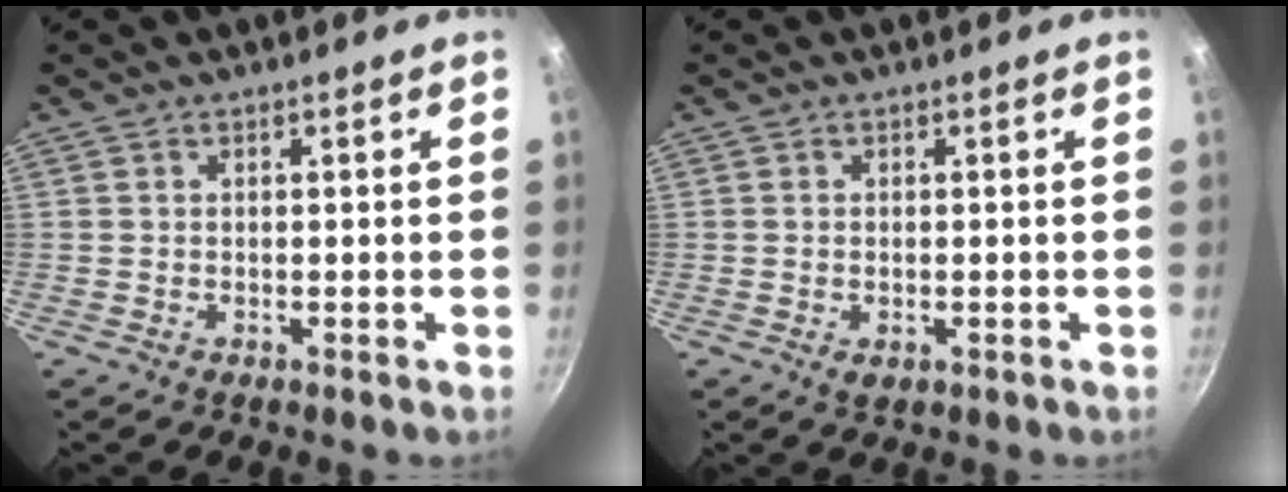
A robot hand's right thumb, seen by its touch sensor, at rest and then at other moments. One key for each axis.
{"total": 1.5, "fx": -0.3, "fy": 1.0, "fz": 1.1, "tx": -0.017, "ty": -0.003, "tz": -0.003}